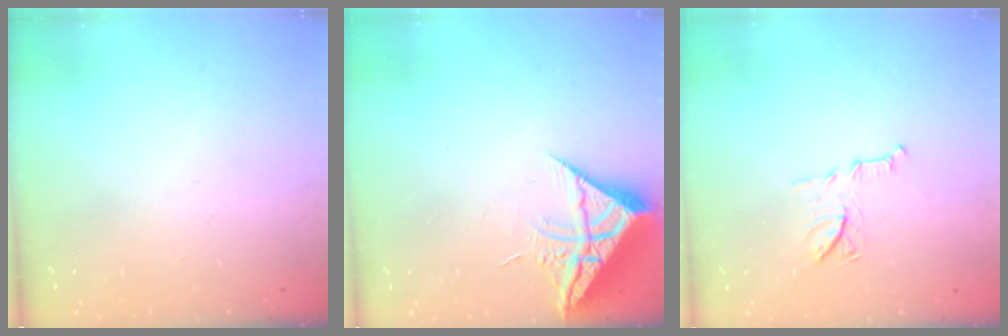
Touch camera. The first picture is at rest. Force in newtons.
{"total": 9.7, "press": 9.6, "slide": 0.8}
{"total": 8.6, "press": 8.5, "slide": 1.1}